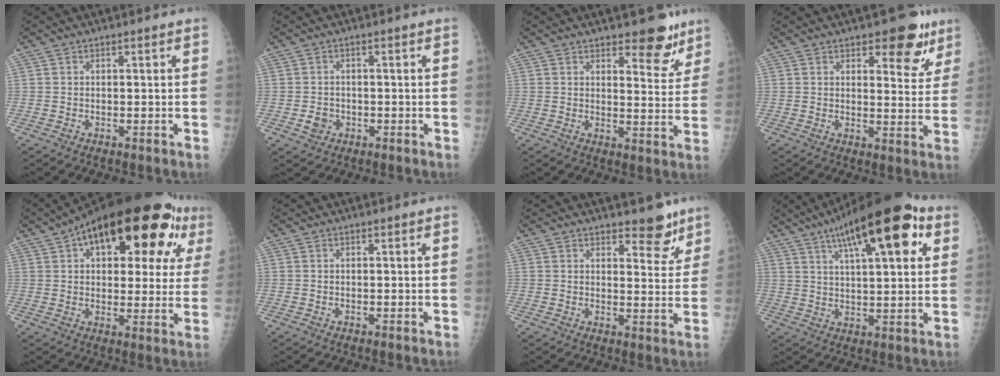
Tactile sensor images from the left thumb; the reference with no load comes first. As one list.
[{"total": 2.6, "force": [-0.9, 2.2, 1.0], "torque": [-0.010, 0.004, -0.011]}, {"total": 8.0, "force": [5.7, 3.3, 4.5], "torque": [-0.023, -0.037, 0.076]}, {"total": 9.3, "force": [5.8, 4.2, 5.9], "torque": [-0.034, -0.030, 0.074]}, {"total": 26.5, "force": [11.9, 12.0, 20.4], "torque": [-0.270, 0.020, 0.166]}, {"total": 0.0}, {"total": 6.3, "force": [4.8, 2.7, 3.2], "torque": [-0.009, -0.032, 0.063]}, {"total": 20.4, "force": [9.5, 6.6, 16.8], "torque": [-0.235, -0.002, 0.142]}]